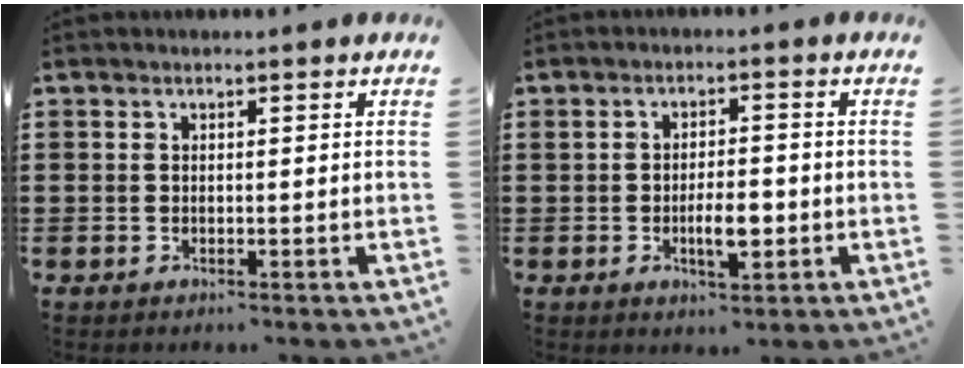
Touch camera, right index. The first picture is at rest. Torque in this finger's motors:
{"motor_torque": [0.26, 0.13, 0.41, 0.05]}